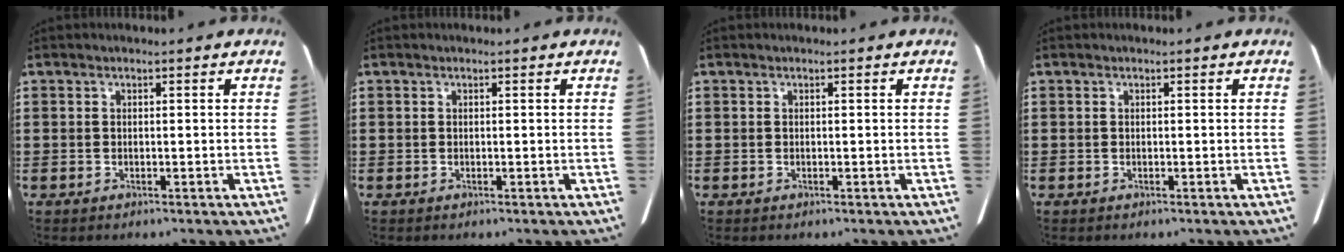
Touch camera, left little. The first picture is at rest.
{"total": 0.0}
{"total": 0.0}
{"total": 0.0}